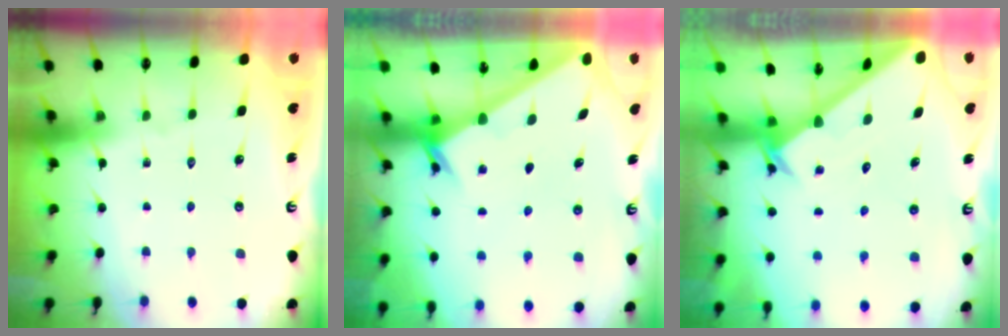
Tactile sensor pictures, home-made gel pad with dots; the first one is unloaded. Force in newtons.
{"total": 2.3, "press": 2.3, "slide": 0.3}
{"total": 2.1, "press": 2.1, "slide": 0.1}